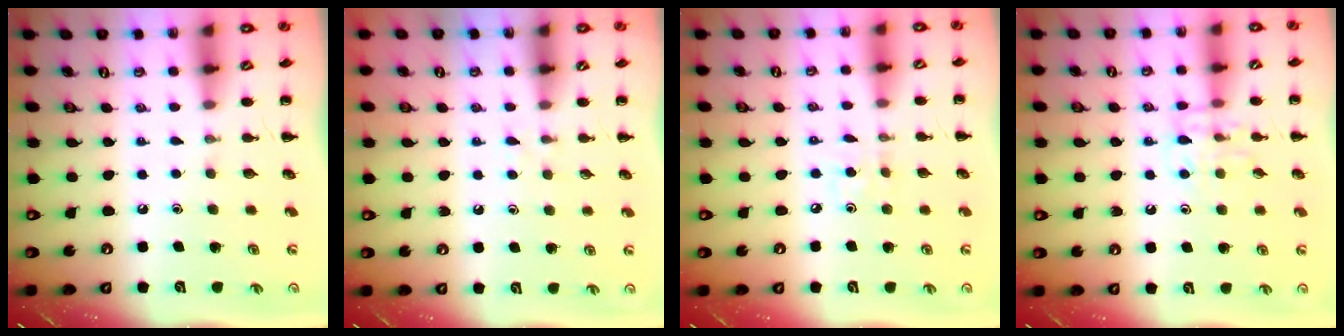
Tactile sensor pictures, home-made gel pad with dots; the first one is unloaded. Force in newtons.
{"total": 2.4, "press": 2.3, "slide": 1.0}
{"total": 3.3, "press": 3.1, "slide": 1.1}
{"total": 8.4, "press": 8.4, "slide": 0.4}